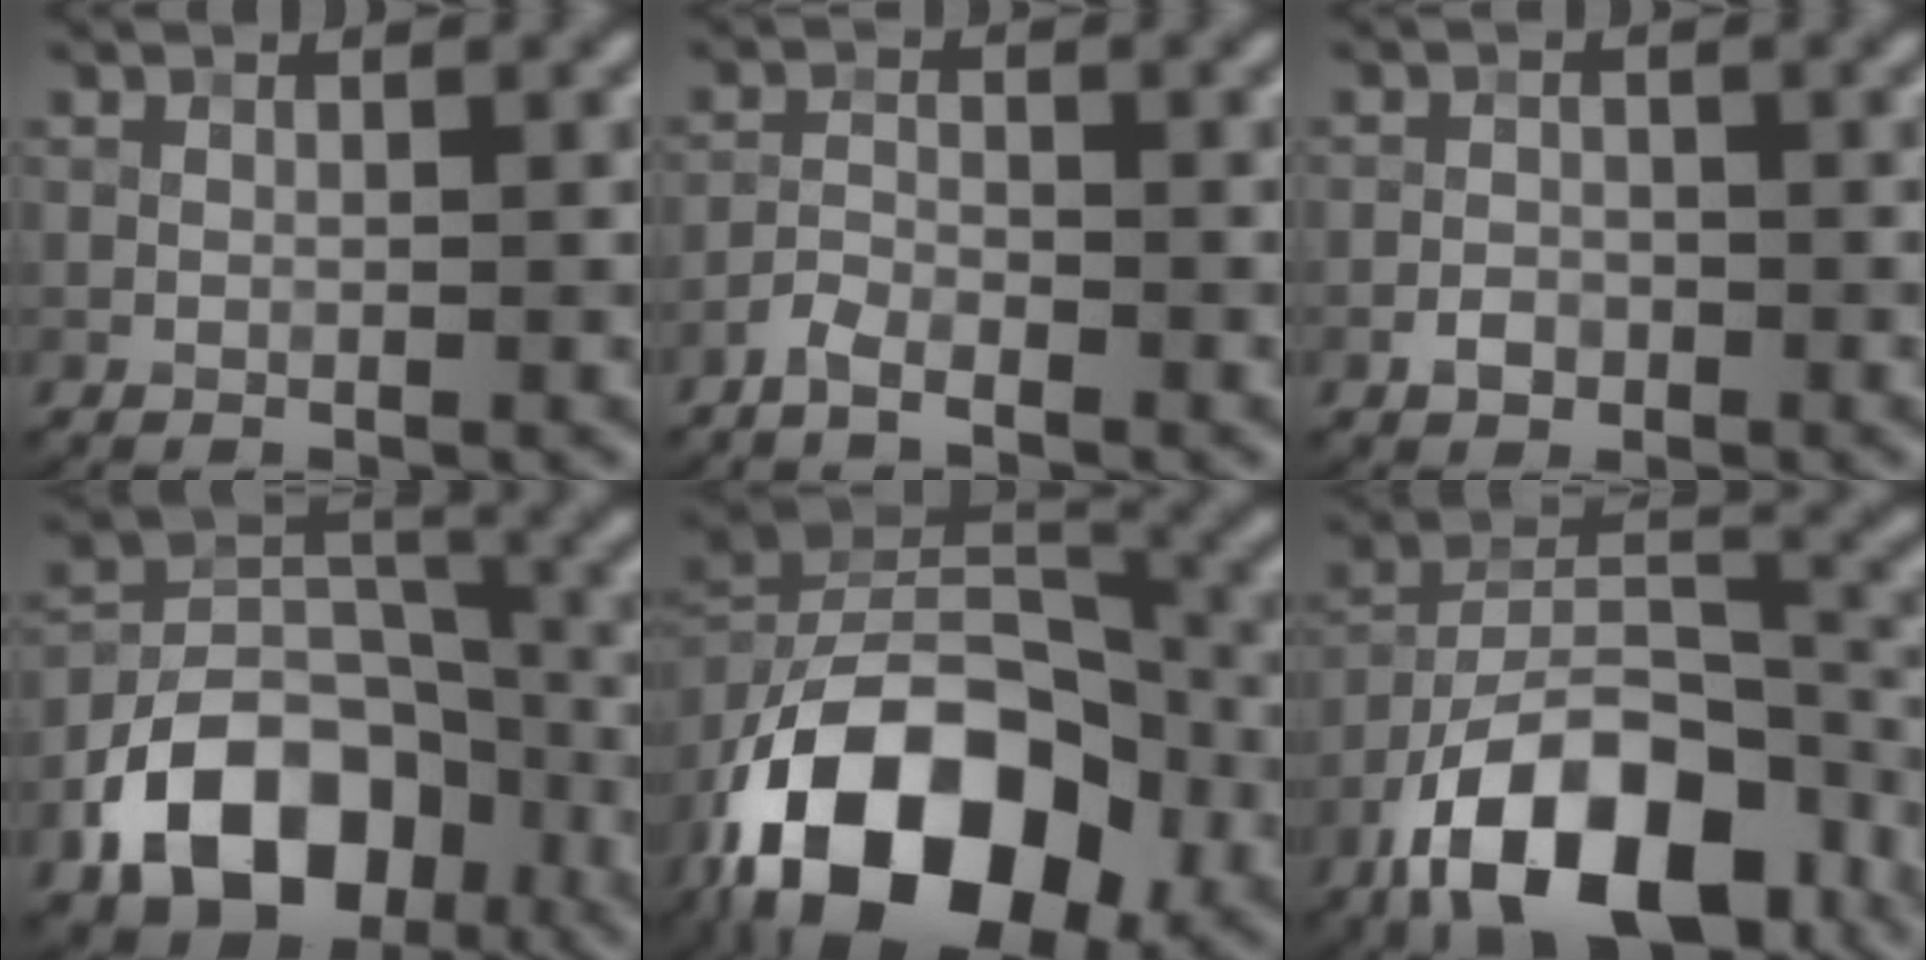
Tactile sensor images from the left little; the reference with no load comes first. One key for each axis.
{"total": 2.1, "fx": -1.9, "fy": 0.3, "fz": 0.8, "tx": -0.016, "ty": 0.006, "tz": -0.041}
{"total": 1.4, "fx": -1.0, "fy": 0.9, "fz": 0.4, "tx": 0.002, "ty": 0.001, "tz": -0.023}
{"total": 10.6, "fx": -5.7, "fy": 6.7, "fz": 6.0, "tx": -0.098, "ty": 0.004, "tz": -0.107}
{"total": 17.5, "fx": -9.1, "fy": 10.0, "fz": 11.2, "tx": -0.185, "ty": 0.006, "tz": -0.165}
{"total": 13.3, "fx": -8.4, "fy": 5.9, "fz": 8.6, "tx": -0.143, "ty": 0.002, "tz": -0.155}